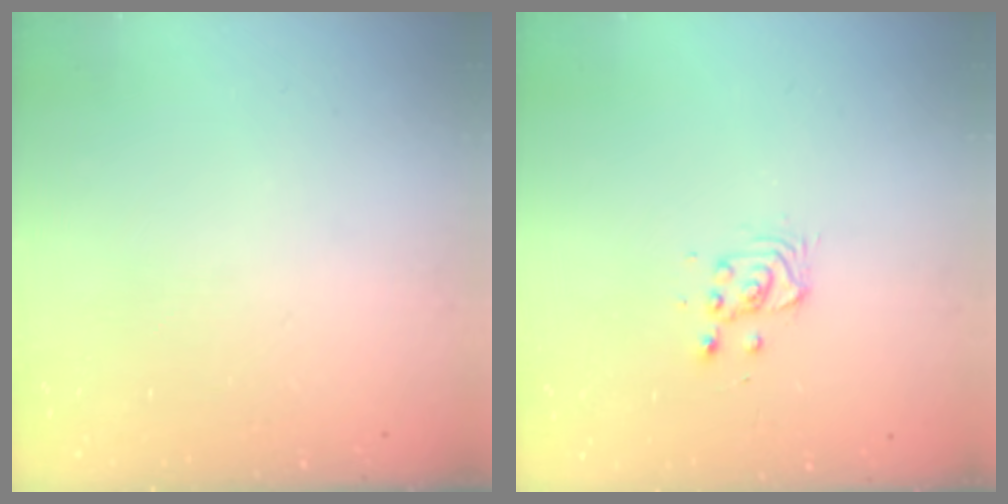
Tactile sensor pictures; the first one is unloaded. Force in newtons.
{"total": 3.1, "press": 3.1, "slide": 0.3}